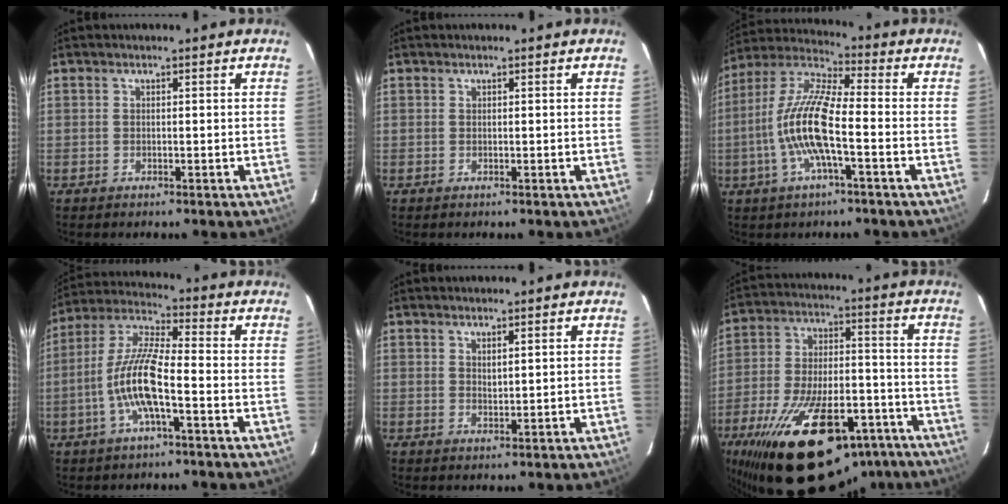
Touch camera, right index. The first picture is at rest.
{"total": 0.0}
{"total": 13.5, "force": [-3.3, 2.6, 12.8], "torque": [-0.262, 0.003, -0.069]}
{"total": 11.2, "force": [-3.6, 2.0, 10.4], "torque": [-0.220, 0.003, -0.072]}
{"total": 1.6, "force": [1.1, 0.5, 1.1], "torque": [-0.016, 0.001, 0.019]}
{"total": 30.5, "force": [-20.7, 12.7, 18.3], "torque": [-0.327, -0.013, -0.296]}